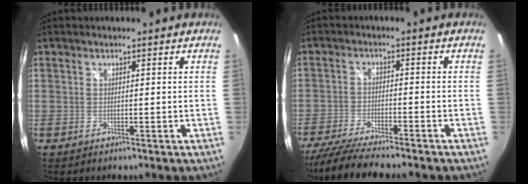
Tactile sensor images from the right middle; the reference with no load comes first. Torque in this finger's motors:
{"motor_torque": [0.23, -0.24, 0.14, 0.04]}